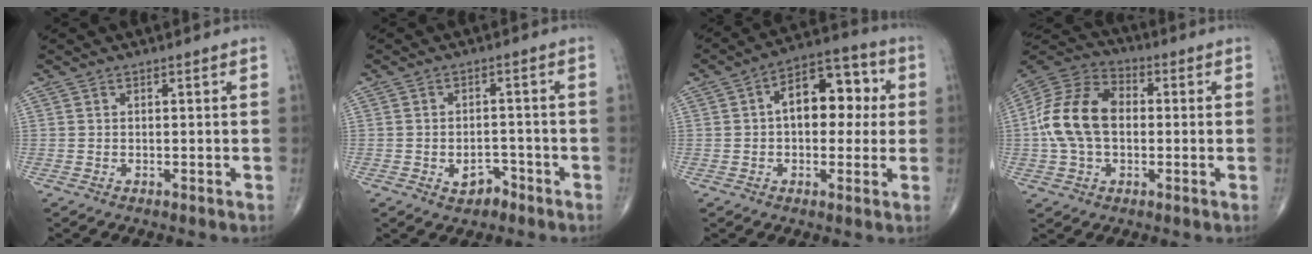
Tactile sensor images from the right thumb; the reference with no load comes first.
{"total": 3.9, "force": [-2.2, 2.5, 2.0], "torque": [-0.013, 0.018, -0.029]}
{"total": 12.6, "force": [1.6, 7.6, 9.9], "torque": [-0.109, 0.031, 0.014]}
{"total": 15.2, "force": [0.0, 10.3, 11.2], "torque": [-0.211, 0.033, -0.006]}